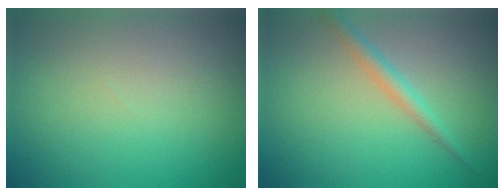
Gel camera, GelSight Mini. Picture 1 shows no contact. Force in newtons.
{"total": 1.8, "press": 1.8, "slide": 0.0}